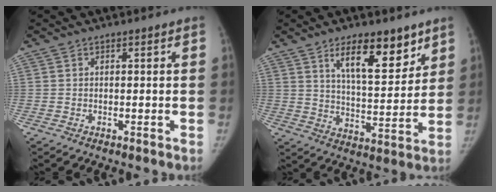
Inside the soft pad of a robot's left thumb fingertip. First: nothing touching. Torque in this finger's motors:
{"motor_torque": [0.21, 0.13, 0.13, 0.08, 0.05]}